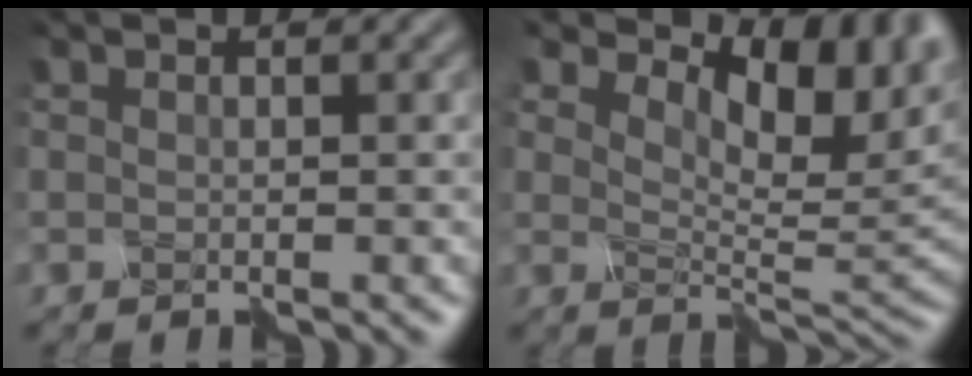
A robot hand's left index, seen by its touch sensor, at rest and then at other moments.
{"total": 10.1, "force": [4.1, 5.2, 7.6], "torque": [-0.109, 0.011, 0.061]}